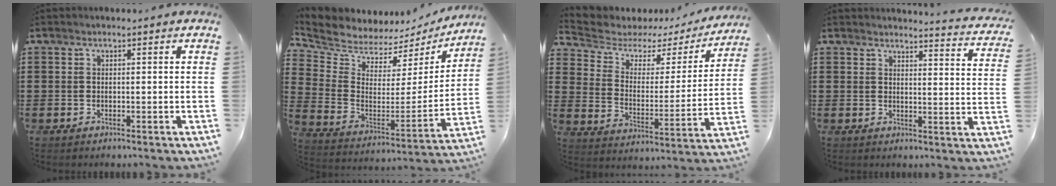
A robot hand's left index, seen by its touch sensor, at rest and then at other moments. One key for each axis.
{"total": 5.2, "fx": 4.9, "fy": 1.6, "fz": -0.2, "tx": -0.038, "ty": -0.051, "tz": 0.084}
{"total": 4.1, "fx": 2.9, "fy": 2.5, "fz": 1.5, "tx": -0.056, "ty": -0.017, "tz": 0.040}
{"total": 3.1, "fx": 3.0, "fy": -0.4, "fz": 0.7, "tx": -0.018, "ty": -0.023, "tz": 0.049}